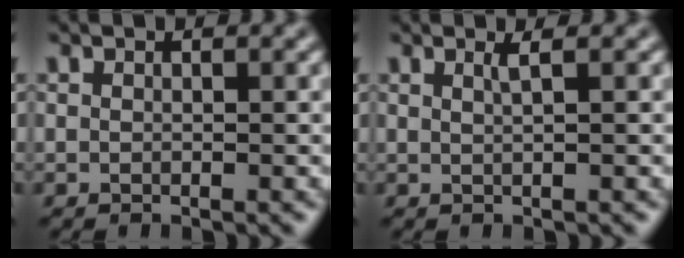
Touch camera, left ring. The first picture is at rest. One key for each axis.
{"total": 1.2, "fx": 0.5, "fy": 0.3, "fz": 1.0, "tx": -0.009, "ty": 0.001, "tz": 0.006}